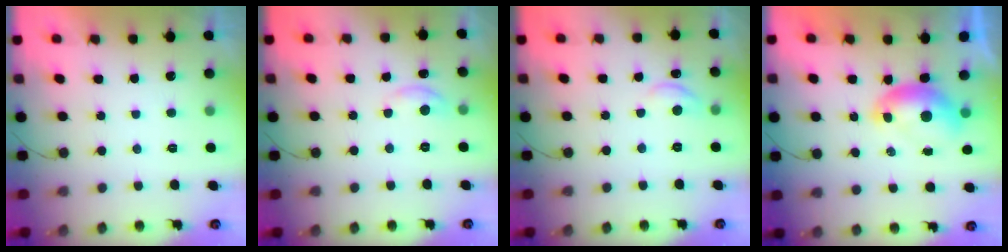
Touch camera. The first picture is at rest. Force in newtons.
{"total": 5.3, "press": 5.3, "slide": 0.5}
{"total": 6.6, "press": 6.6, "slide": 0.6}
{"total": 7.2, "press": 7.2, "slide": 0.8}